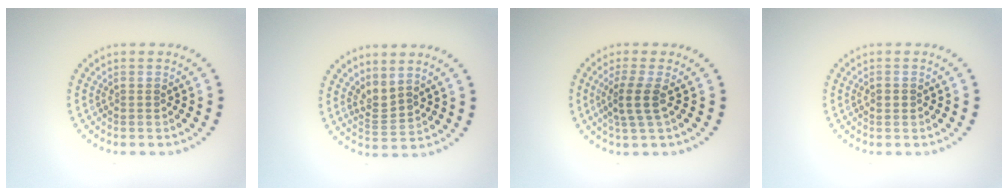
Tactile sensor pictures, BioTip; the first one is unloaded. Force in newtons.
{"total": 2.1, "press": 1.5, "slide": 1.5}
{"total": 2.7, "press": 2.1, "slide": 1.7}
{"total": 1.0, "press": 1.0, "slide": 0.0}